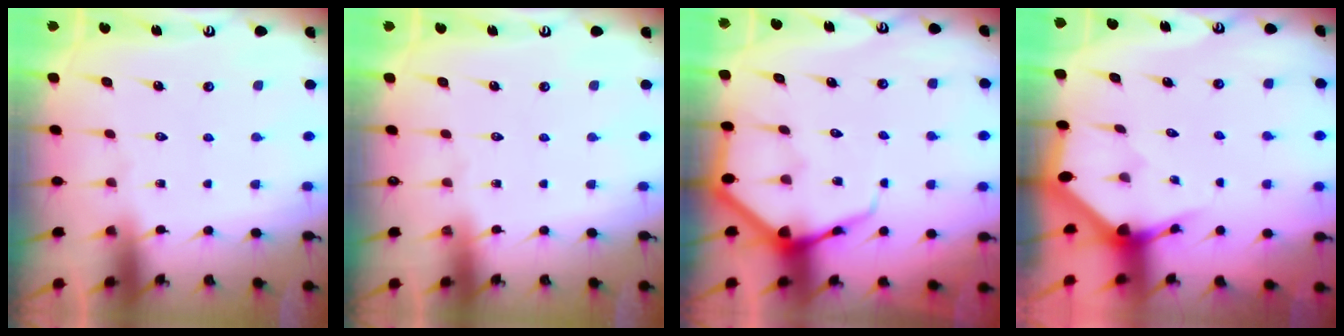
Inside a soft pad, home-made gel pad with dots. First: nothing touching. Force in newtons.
{"total": 0.0}
{"total": 6.9, "press": 6.8, "slide": 0.8}
{"total": 2.9, "press": 2.9, "slide": 0.2}